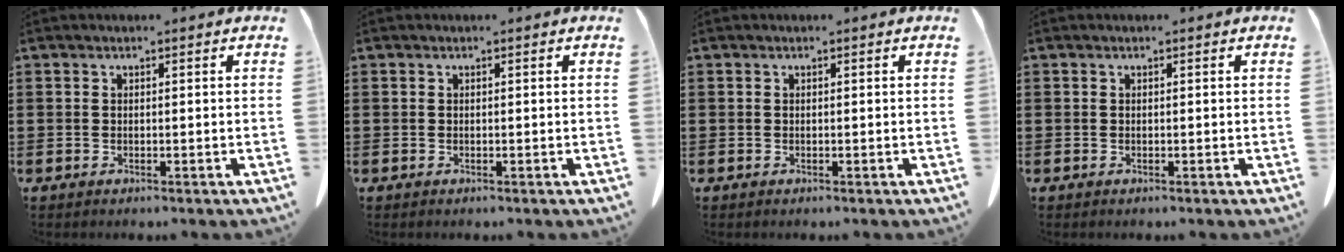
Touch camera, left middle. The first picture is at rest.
{"total": 0.0}
{"total": 0.0}
{"total": 0.0}